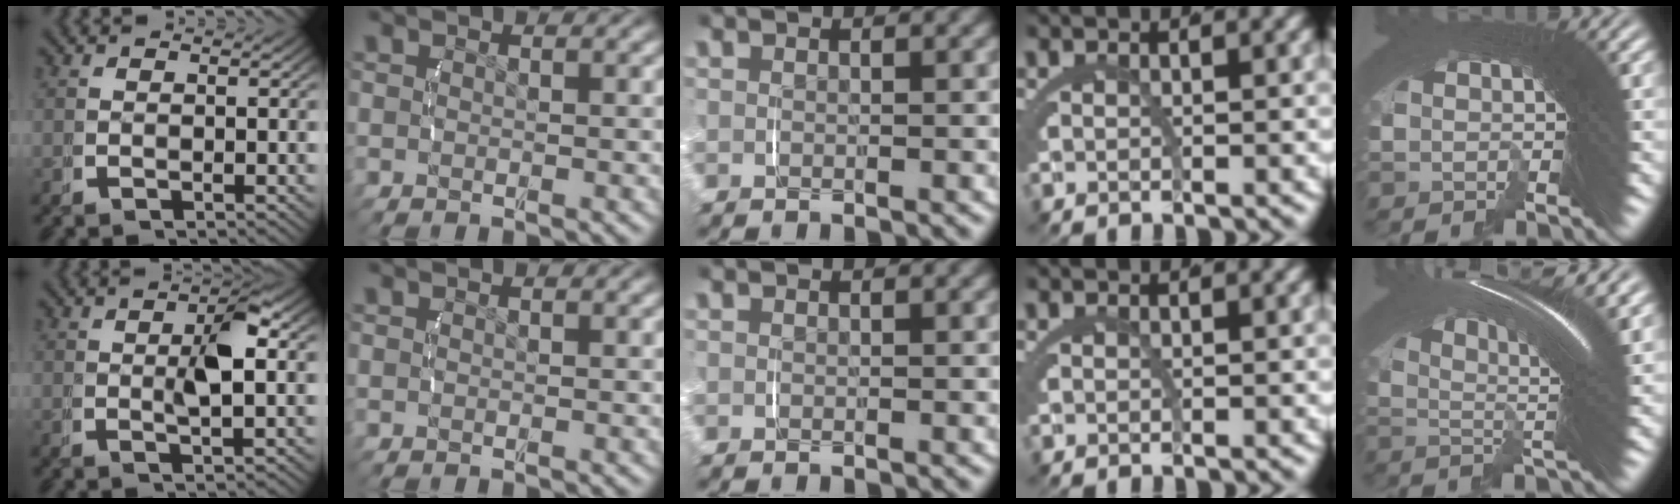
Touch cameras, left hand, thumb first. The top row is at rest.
{"thumb": {"total": 3.8, "force": [0.7, 1.2, 3.6], "torque": [-0.064, 0.005, 0.009]}, "little": {"total": 9.8, "force": [2.7, 3.2, 8.8], "torque": [-0.153, 0.004, 0.034]}}